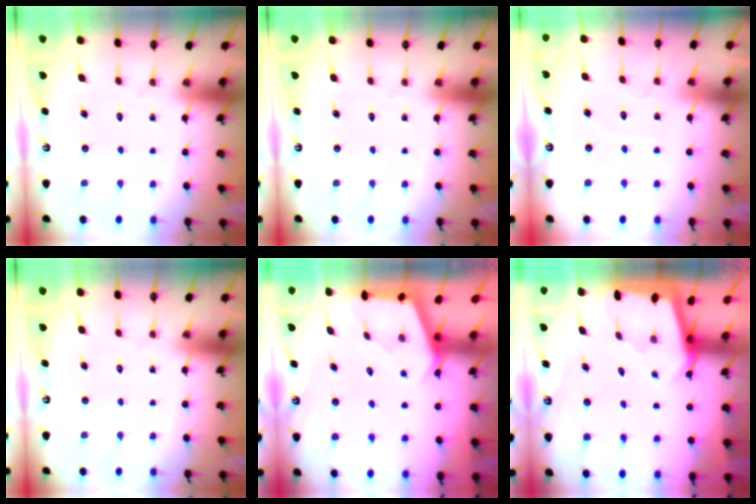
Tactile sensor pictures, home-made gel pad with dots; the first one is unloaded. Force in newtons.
{"total": 0.0}
{"total": 3.6, "press": 3.6, "slide": 0.5}
{"total": 0.0}
{"total": 2.6, "press": 2.6, "slide": 0.3}
{"total": 1.6, "press": 1.6, "slide": 0.2}